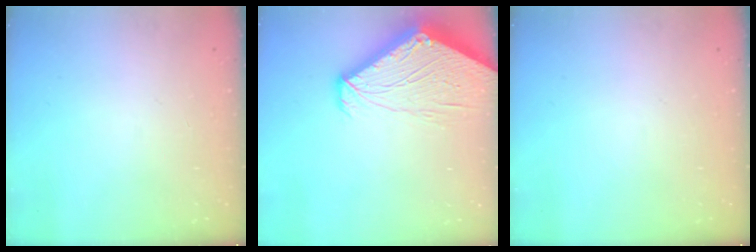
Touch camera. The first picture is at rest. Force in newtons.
{"total": 6.7, "press": 6.7, "slide": 0.5}
{"total": 0.0}